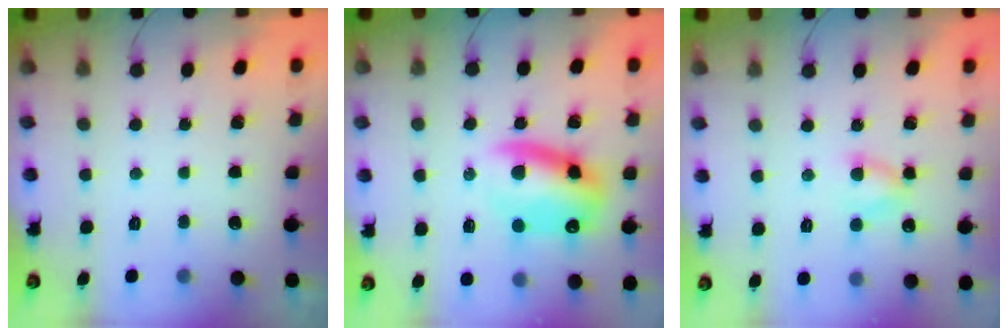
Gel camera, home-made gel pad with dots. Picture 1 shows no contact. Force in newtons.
{"total": 13.0, "press": 12.5, "slide": 3.4}
{"total": 4.7, "press": 4.6, "slide": 0.5}